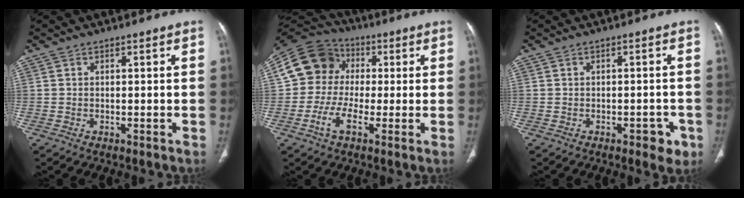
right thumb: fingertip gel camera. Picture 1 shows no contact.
{"total": 12.6, "force": [0.1, 10.5, 7.1], "torque": [-0.121, 0.024, -0.011]}
{"total": 3.9, "force": [-1.9, 2.1, 2.7], "torque": [-0.017, 0.009, -0.020]}